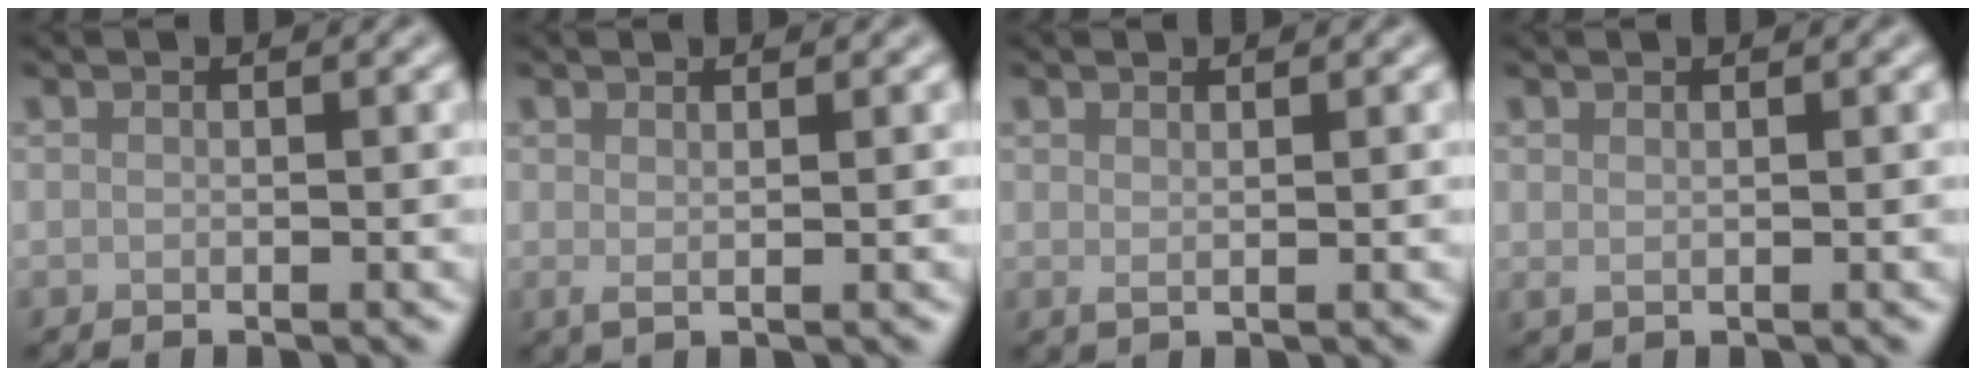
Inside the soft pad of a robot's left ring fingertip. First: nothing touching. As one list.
[{"total": 1.1, "force": [0.4, 0.4, 1.0], "torque": [-0.014, -0.003, 0.006]}, {"total": 0.9, "force": [0.6, 0.3, 0.7], "torque": [-0.010, -0.002, 0.009]}, {"total": 0.8, "force": [0.5, 0.3, 0.5], "torque": [-0.011, 0.000, 0.009]}]